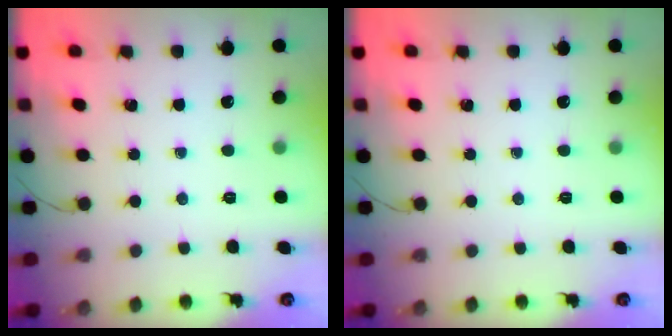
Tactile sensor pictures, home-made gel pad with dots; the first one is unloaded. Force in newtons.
{"total": 0.0}